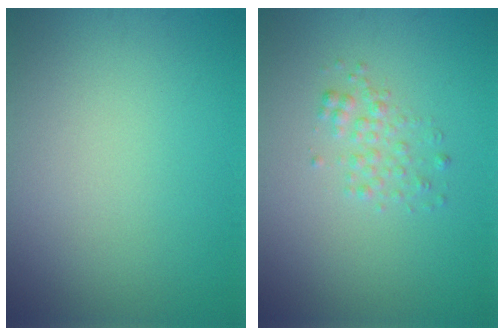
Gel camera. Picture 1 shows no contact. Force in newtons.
{"total": 1.5, "press": 1.5, "slide": 0.0}